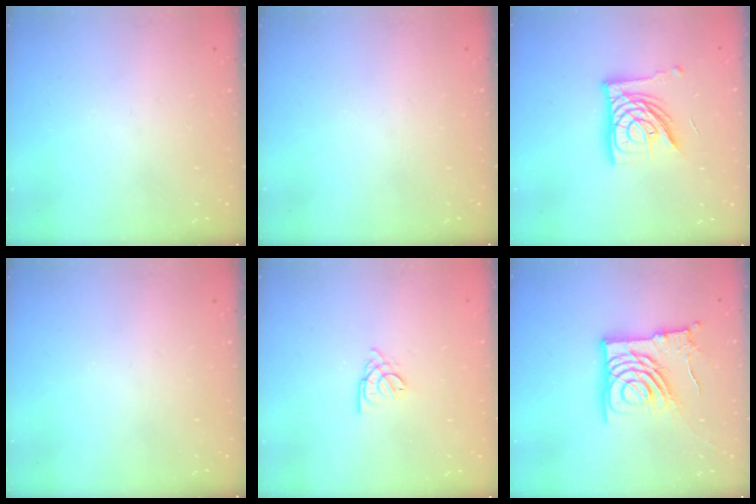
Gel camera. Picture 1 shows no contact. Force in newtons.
{"total": 0.0}
{"total": 14.7, "press": 14.6, "slide": 1.7}
{"total": 0.0}
{"total": 2.3, "press": 2.3, "slide": 0.5}
{"total": 15.5, "press": 15.5, "slide": 1.2}